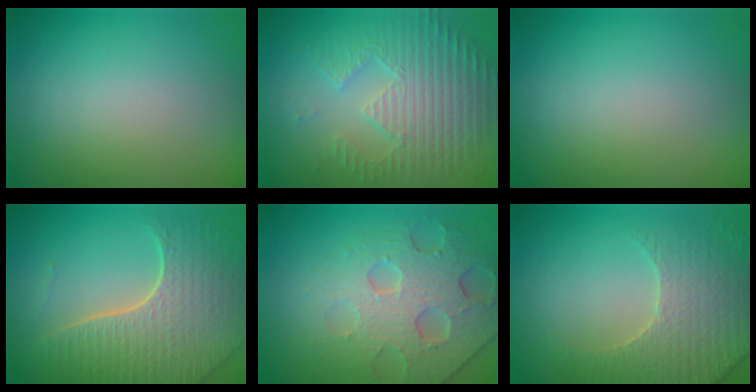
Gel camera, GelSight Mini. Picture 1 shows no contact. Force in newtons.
{"total": 4.2, "press": 3.6, "slide": 2.1}
{"total": 0.0}
{"total": 7.9, "press": 5.5, "slide": 5.6}
{"total": 6.8, "press": 5.4, "slide": 4.2}
{"total": 4.6, "press": 4.3, "slide": 1.4}